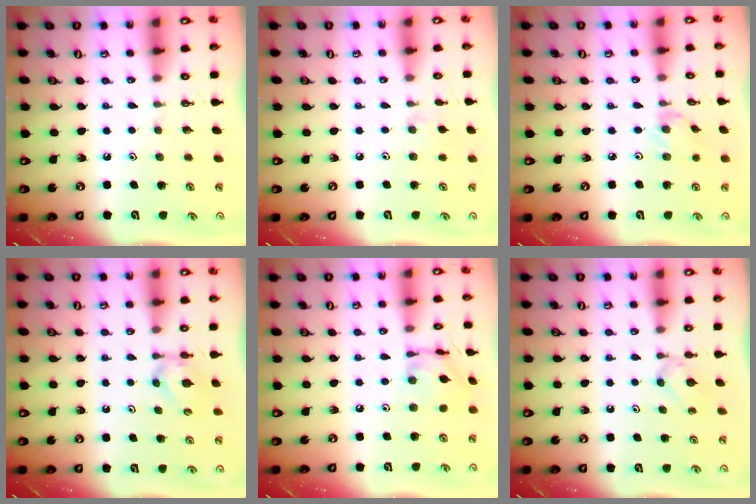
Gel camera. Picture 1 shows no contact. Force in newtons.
{"total": 3.8, "press": 3.7, "slide": 0.6}
{"total": 2.6, "press": 2.6, "slide": 0.4}
{"total": 4.8, "press": 4.7, "slide": 0.8}
{"total": 10.2, "press": 10.2, "slide": 0.7}
{"total": 3.7, "press": 3.6, "slide": 0.7}